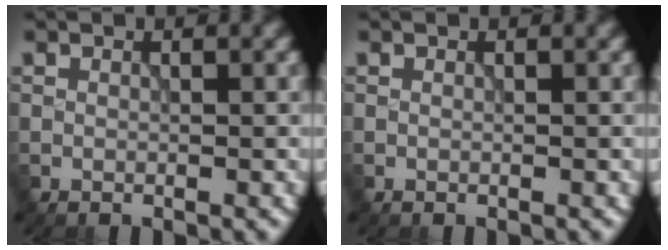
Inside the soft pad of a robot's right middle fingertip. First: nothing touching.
{"total": 0.0}